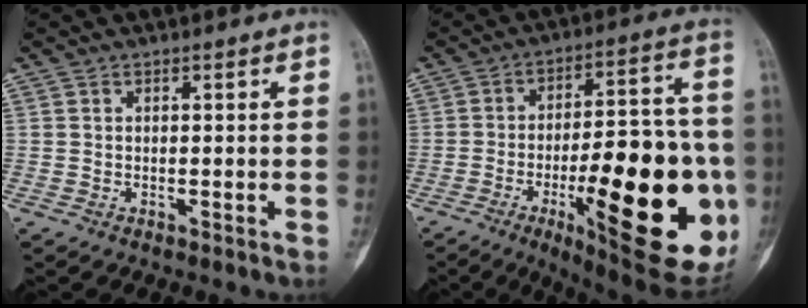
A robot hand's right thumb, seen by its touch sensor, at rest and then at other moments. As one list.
[{"total": 30.9, "force": [-8.0, 10.3, 28.0], "torque": [-0.339, 0.004, -0.096]}]